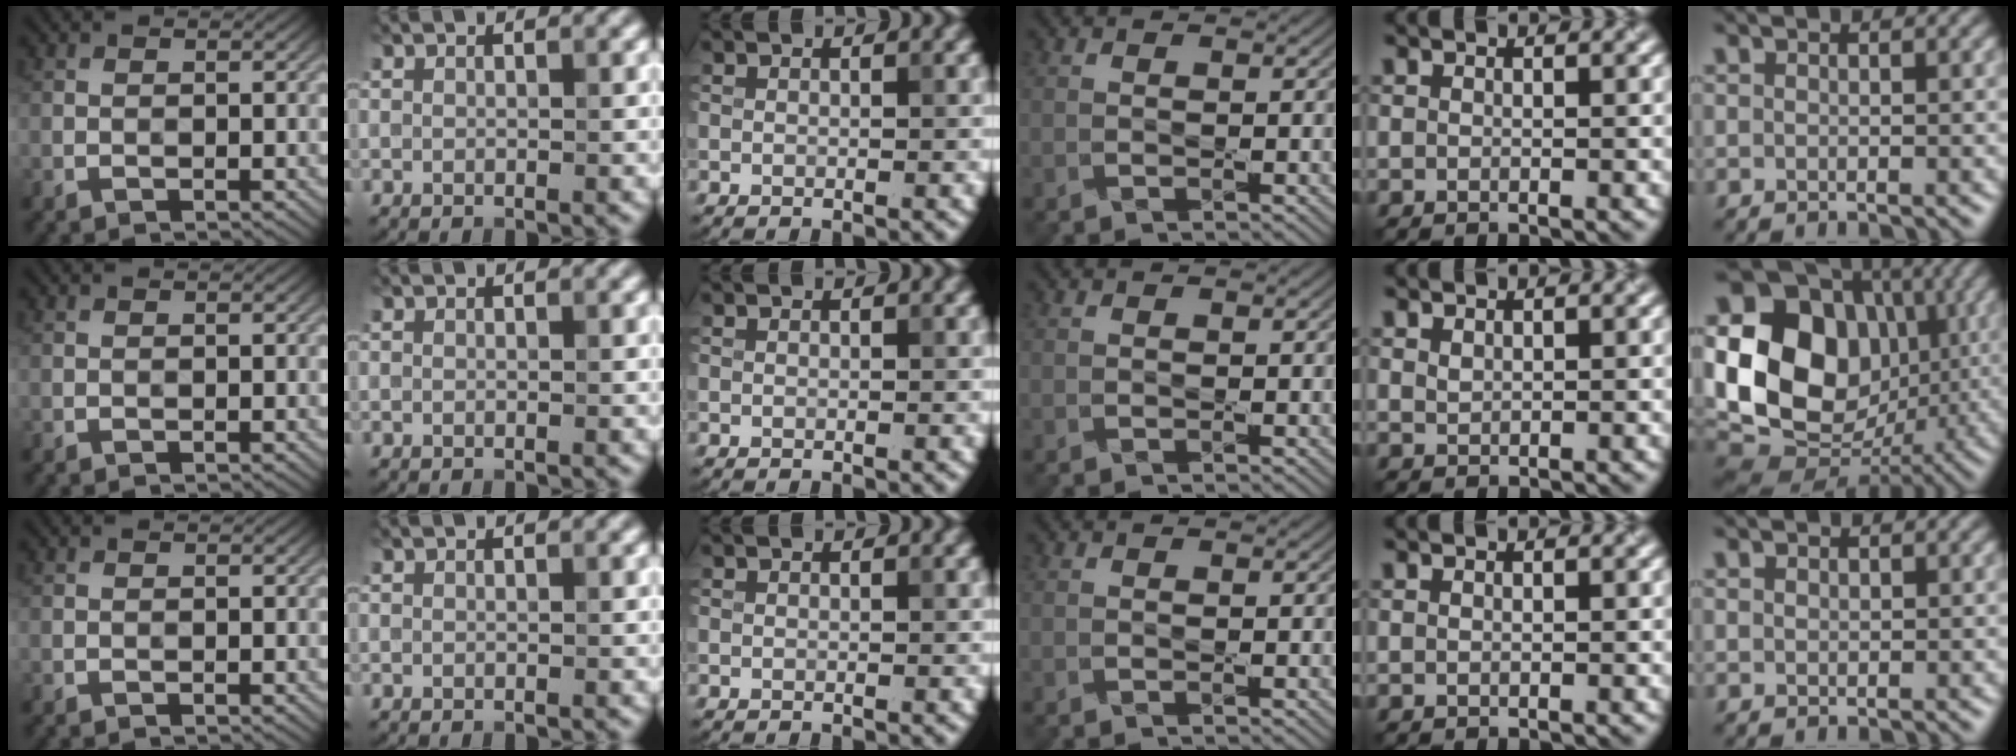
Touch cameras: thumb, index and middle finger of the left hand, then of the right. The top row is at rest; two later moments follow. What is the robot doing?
{"motion": "press", "object": "small bumper sticker"}